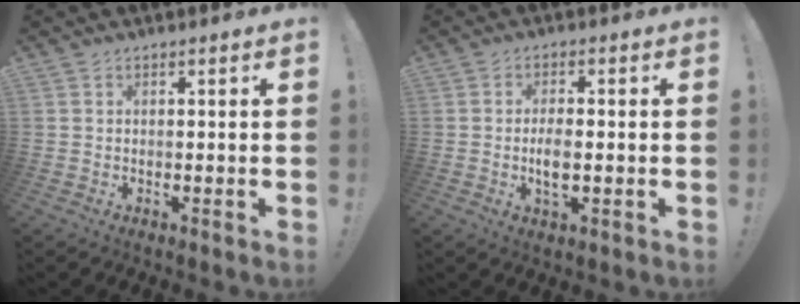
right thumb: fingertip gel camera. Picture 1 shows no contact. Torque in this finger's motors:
{"motor_torque": [0.00, 0.40, 0.11, 0.30, 0.04]}